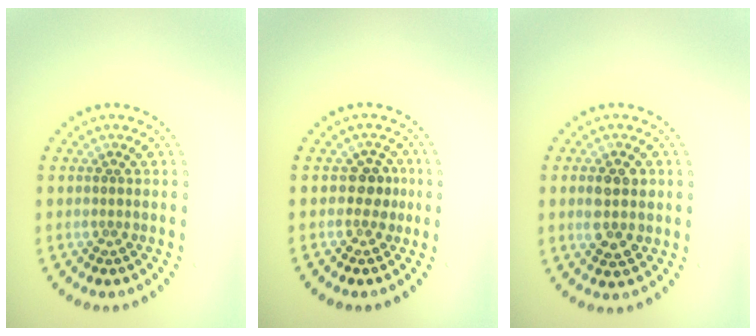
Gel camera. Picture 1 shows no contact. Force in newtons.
{"total": 1.9, "press": 1.6, "slide": 1.0}
{"total": 3.4, "press": 3.4, "slide": 0.1}